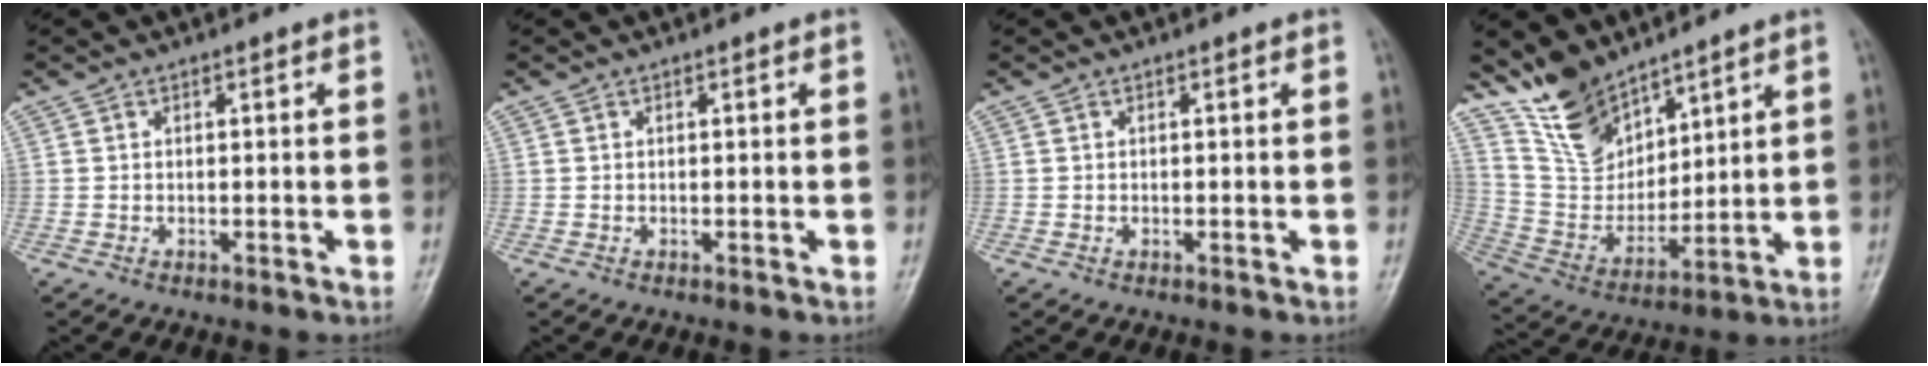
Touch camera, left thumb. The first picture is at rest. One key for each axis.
{"total": 0.0}
{"total": 0.0}
{"total": 12.1, "fx": 9.6, "fy": 5.8, "fz": 4.6, "tx": -0.059, "ty": -0.062, "tz": 0.203}